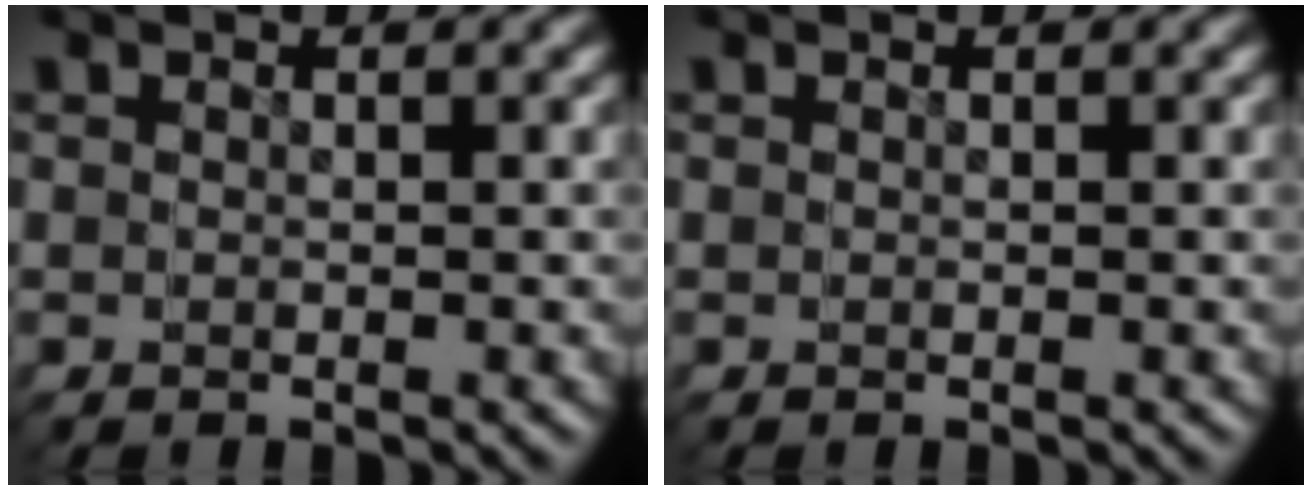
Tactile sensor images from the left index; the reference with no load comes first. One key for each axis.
{"total": 0.0}